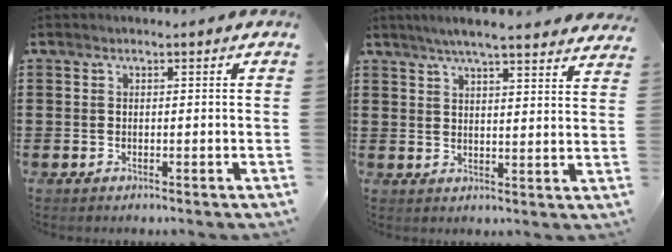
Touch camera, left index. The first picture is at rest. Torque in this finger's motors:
{"motor_torque": [0.99, -1.15, 0.44, 0.15]}